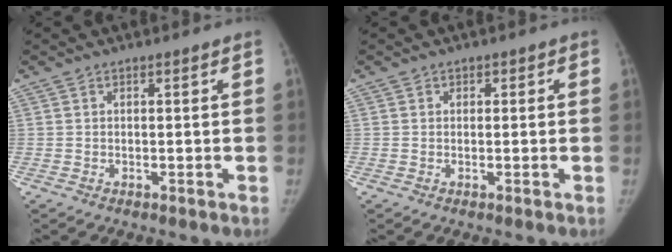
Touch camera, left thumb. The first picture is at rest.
{"total": 0.9, "force": [0.2, 0.9, 0.2], "torque": [0.011, 0.003, -0.002]}